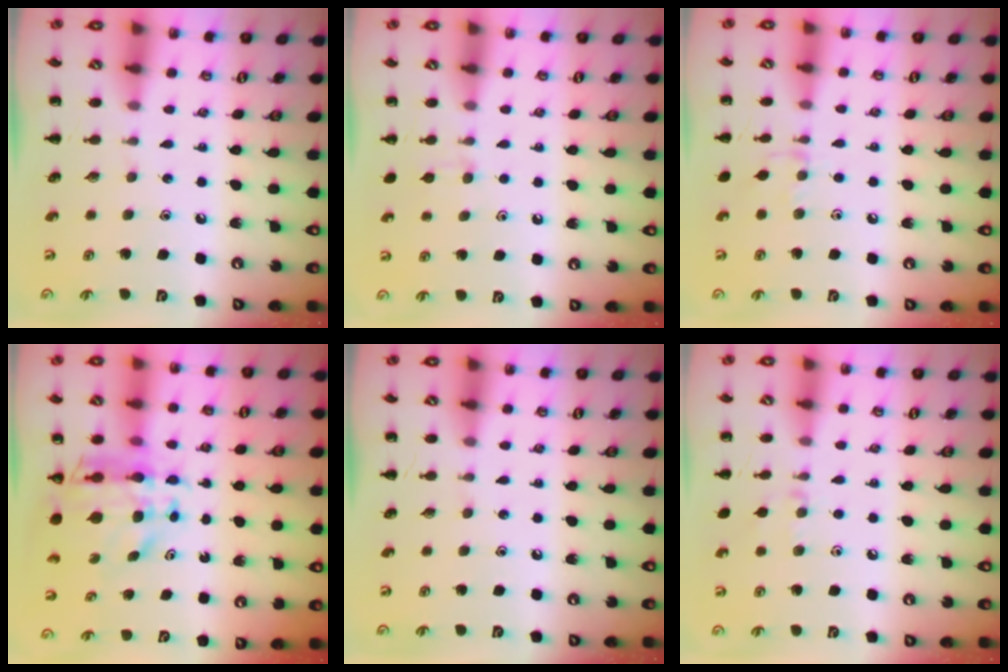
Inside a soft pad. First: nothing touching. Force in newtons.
{"total": 4.4, "press": 4.1, "slide": 1.6}
{"total": 6.3, "press": 6.1, "slide": 1.6}
{"total": 8.9, "press": 8.3, "slide": 3.3}
{"total": 0.0}
{"total": 6.5, "press": 6.2, "slide": 2.0}